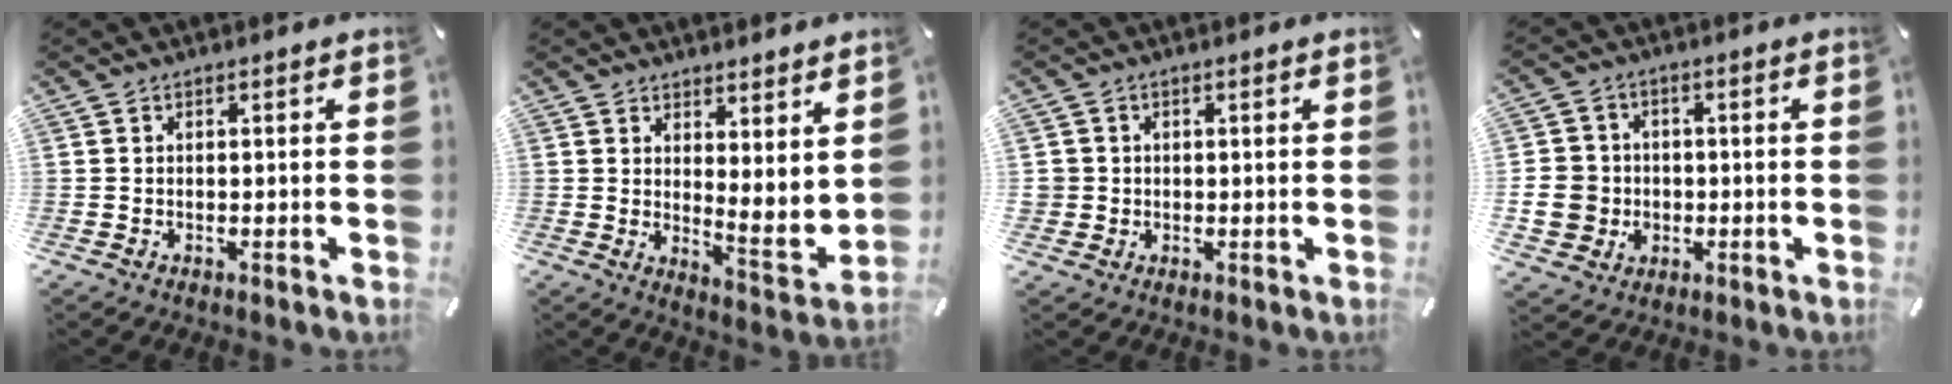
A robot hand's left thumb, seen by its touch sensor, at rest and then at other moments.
{"total": 5.2, "force": [4.7, 1.6, 1.5], "torque": [-0.015, -0.056, 0.086]}
{"total": 2.7, "force": [0.3, 2.6, 0.1], "torque": [-0.004, 0.006, 0.006]}
{"total": 8.5, "force": [-1.0, 8.0, 3.0], "torque": [-0.074, 0.015, -0.017]}